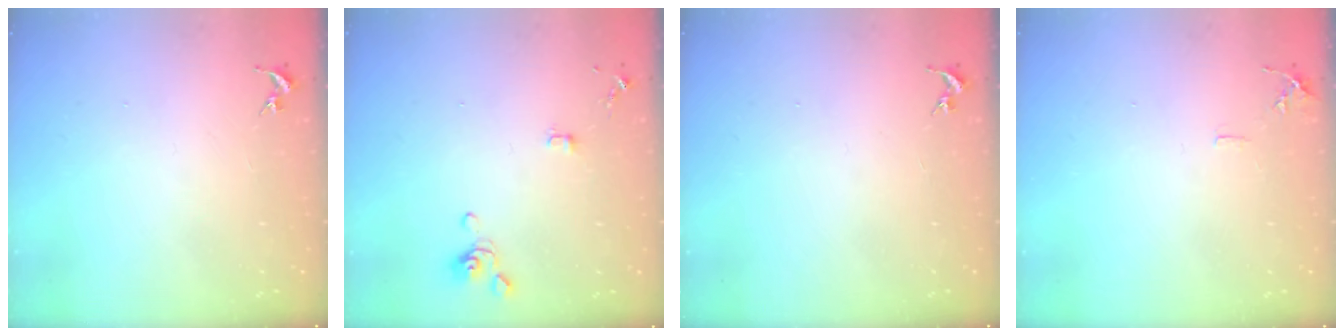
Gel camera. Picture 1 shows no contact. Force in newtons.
{"total": 4.0, "press": 3.9, "slide": 0.8}
{"total": 0.0}
{"total": 5.7, "press": 5.7, "slide": 0.6}